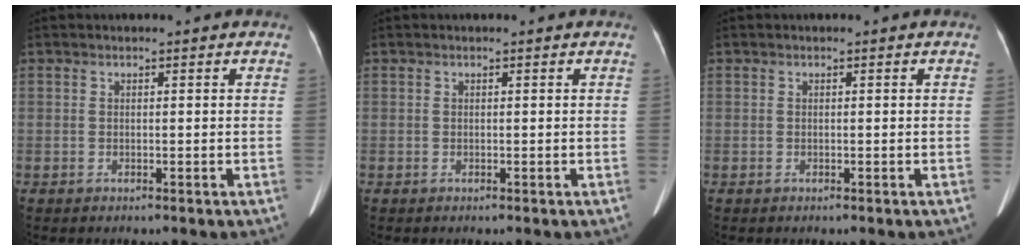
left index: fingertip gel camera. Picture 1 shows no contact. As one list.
[{"total": 0.0}, {"total": 0.0}]